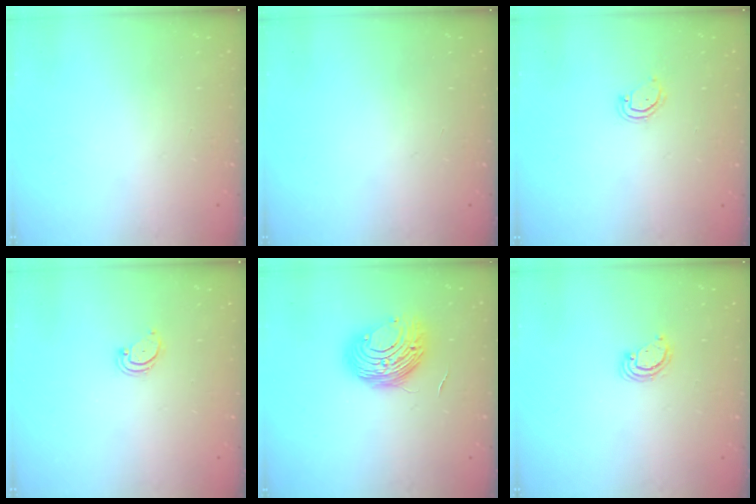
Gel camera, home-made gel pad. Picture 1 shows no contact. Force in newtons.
{"total": 0.0}
{"total": 3.6, "press": 3.6, "slide": 0.2}
{"total": 2.2, "press": 2.2, "slide": 0.3}
{"total": 11.4, "press": 11.3, "slide": 0.5}
{"total": 2.9, "press": 2.9, "slide": 0.3}